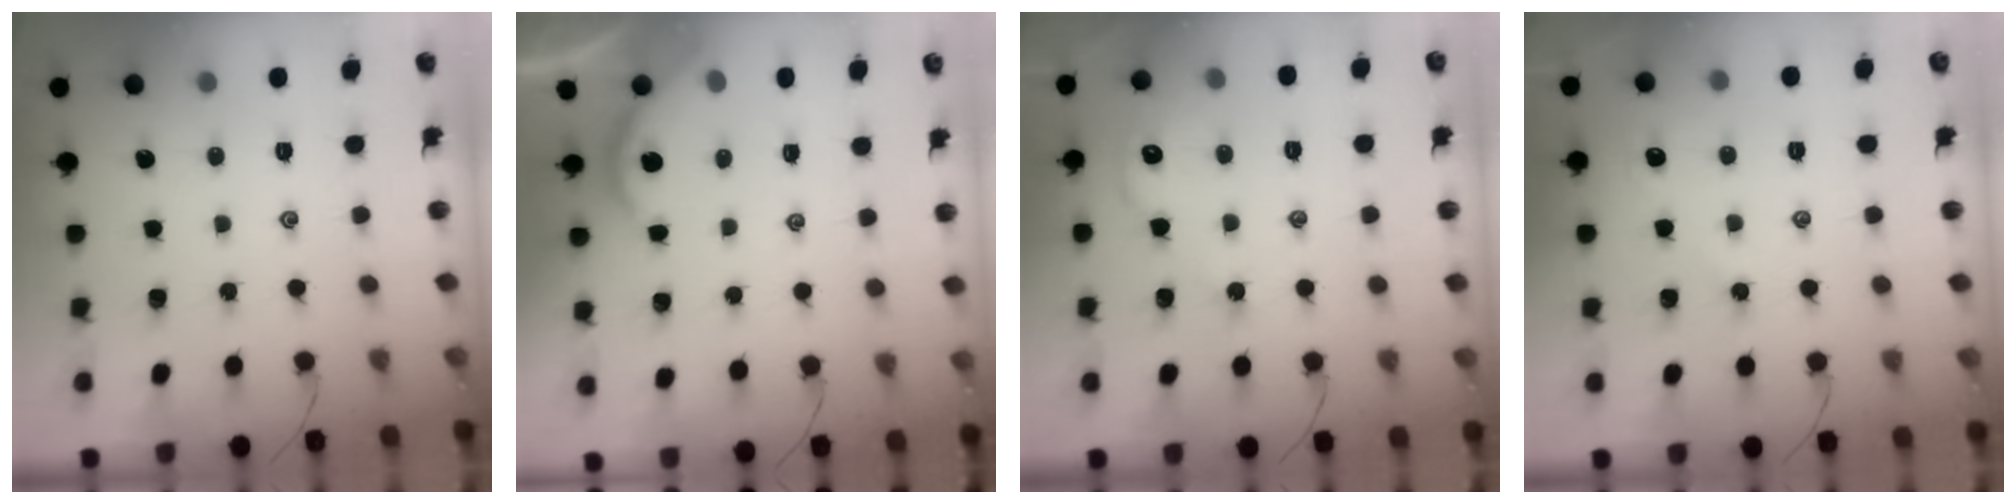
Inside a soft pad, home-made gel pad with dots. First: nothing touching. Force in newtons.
{"total": 2.2, "press": 2.2, "slide": 0.2}
{"total": 3.1, "press": 3.0, "slide": 0.5}
{"total": 2.3, "press": 2.3, "slide": 0.3}